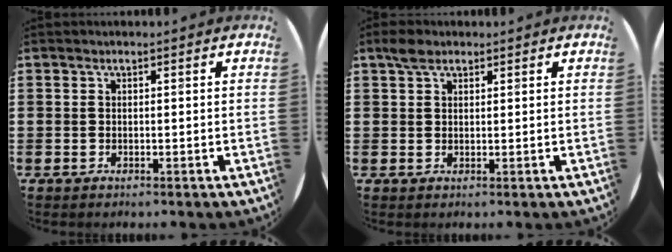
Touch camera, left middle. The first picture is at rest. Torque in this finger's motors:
{"motor_torque": [0.06, 0.02, -0.11, -0.04]}